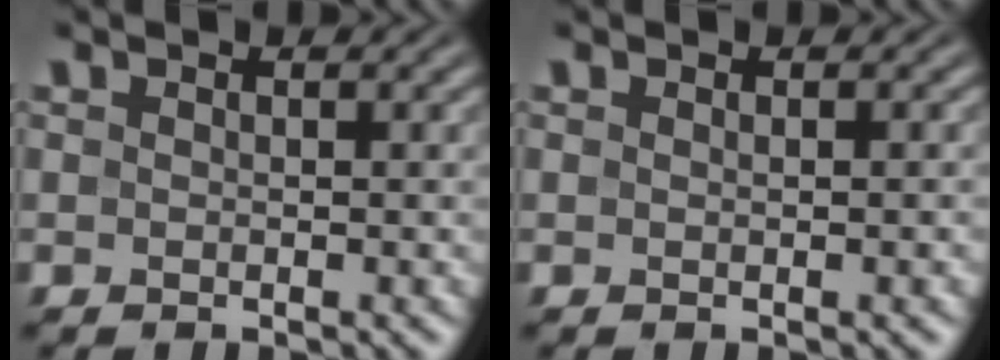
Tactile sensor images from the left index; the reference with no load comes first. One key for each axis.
{"total": 1.1, "fx": -0.1, "fy": 0.2, "fz": 1.1, "tx": -0.012, "ty": 0.002, "tz": -0.003}